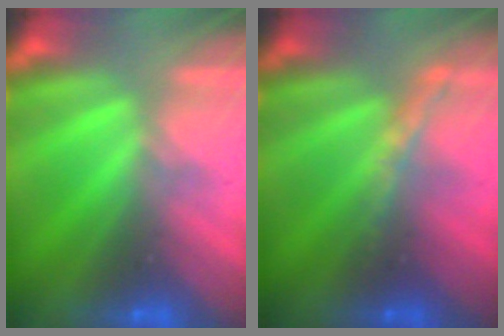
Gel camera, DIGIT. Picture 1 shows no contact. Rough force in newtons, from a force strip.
{"total": 1.4}